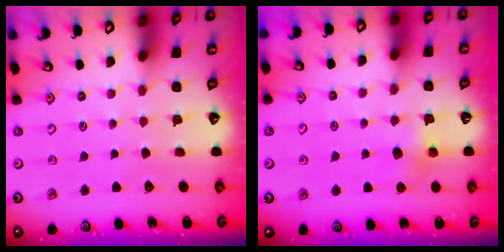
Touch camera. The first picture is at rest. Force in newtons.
{"total": 5.6, "press": 5.6, "slide": 0.7}